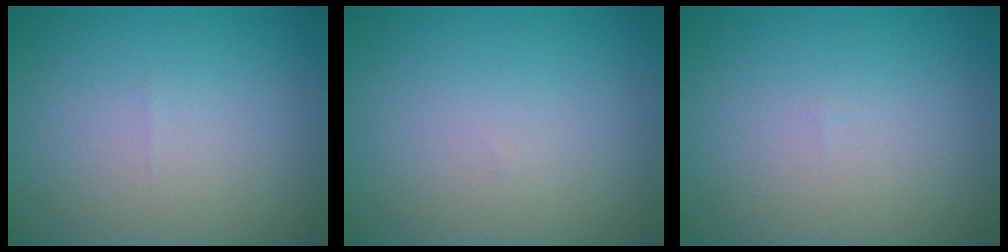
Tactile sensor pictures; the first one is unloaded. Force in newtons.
{"total": 0.0}
{"total": 0.0}